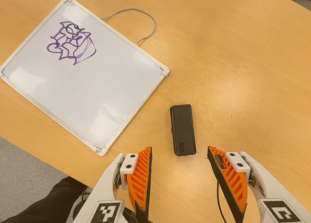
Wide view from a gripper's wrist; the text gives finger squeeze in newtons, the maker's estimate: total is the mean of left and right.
{"total": 0.0}